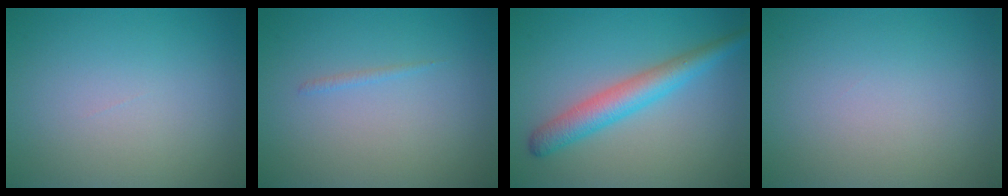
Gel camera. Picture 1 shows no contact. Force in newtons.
{"total": 0.5, "press": 0.5, "slide": 0.1}
{"total": 4.2, "press": 4.2, "slide": 0.2}
{"total": 0.0}